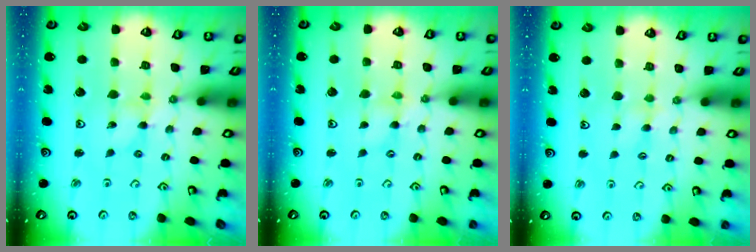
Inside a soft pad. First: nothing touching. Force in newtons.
{"total": 1.6, "press": 1.6, "slide": 0.2}
{"total": 2.8, "press": 2.7, "slide": 0.5}